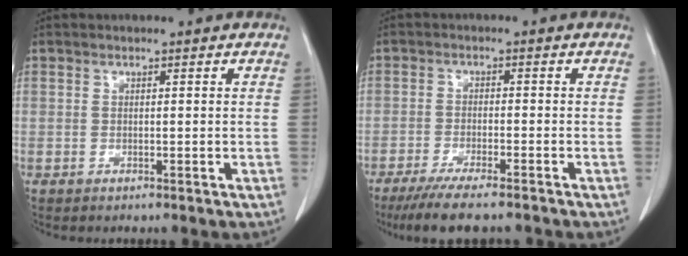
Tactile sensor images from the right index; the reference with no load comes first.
{"total": 9.5, "force": [-7.8, 1.0, 5.3], "torque": [-0.081, -0.021, -0.122]}